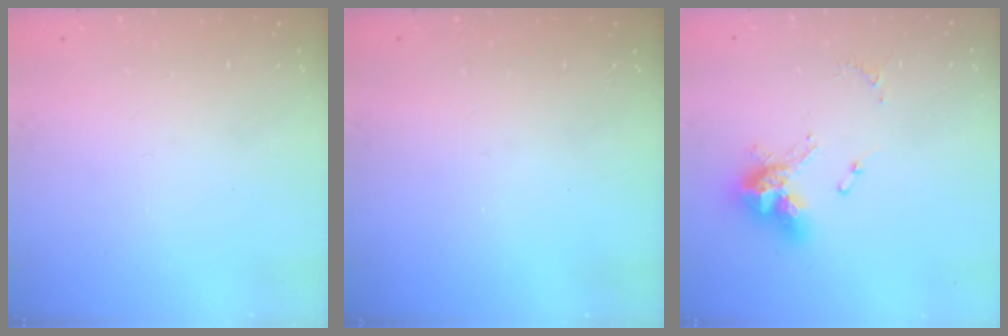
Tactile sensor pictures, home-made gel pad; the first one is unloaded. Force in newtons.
{"total": 0.0}
{"total": 12.6, "press": 12.5, "slide": 1.4}